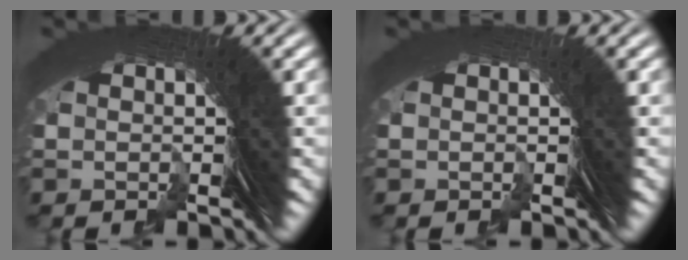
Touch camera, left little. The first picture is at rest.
{"total": 0.0}